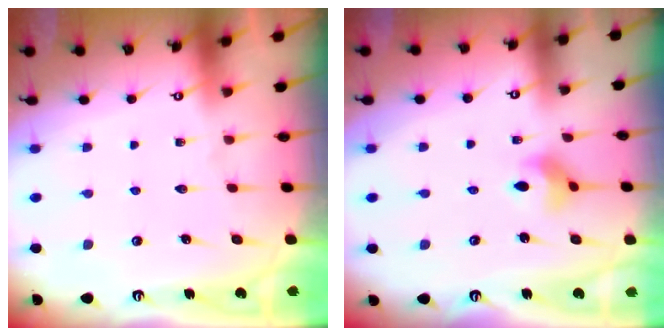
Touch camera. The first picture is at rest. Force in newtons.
{"total": 4.5, "press": 4.5, "slide": 0.7}